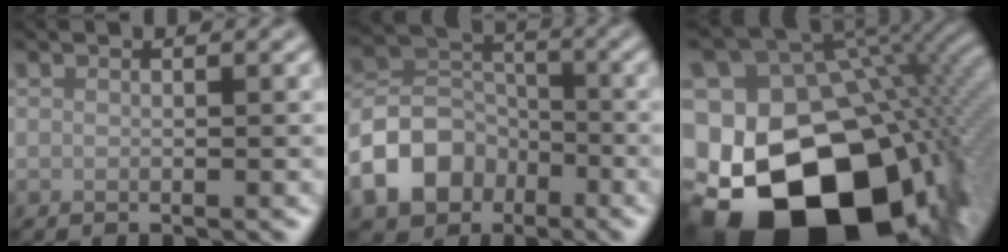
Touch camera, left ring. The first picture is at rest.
{"total": 7.6, "force": [-3.8, 5.6, 3.5], "torque": [-0.067, -0.002, -0.085]}
{"total": 22.7, "force": [-7.4, 16.6, 13.5], "torque": [-0.264, -0.035, -0.102]}